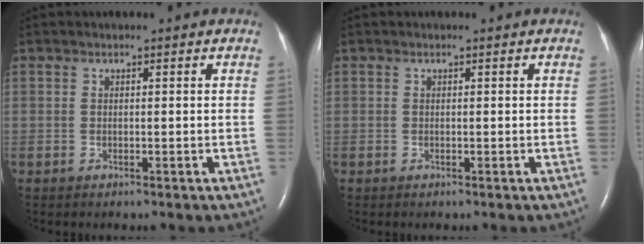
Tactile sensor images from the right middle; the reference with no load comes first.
{"total": 0.0}